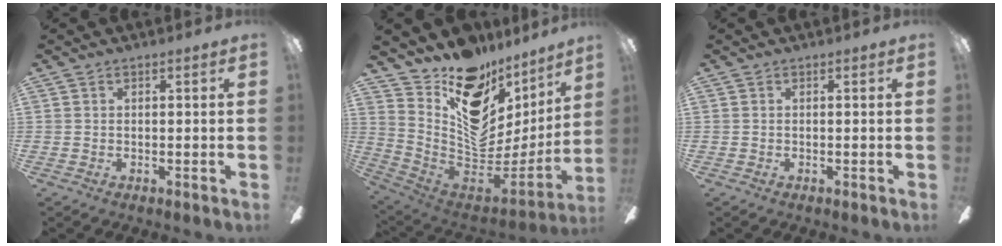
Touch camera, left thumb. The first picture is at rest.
{"total": 17.8, "force": [11.4, 10.6, 8.8], "torque": [-0.127, -0.095, 0.212]}
{"total": 0.0}